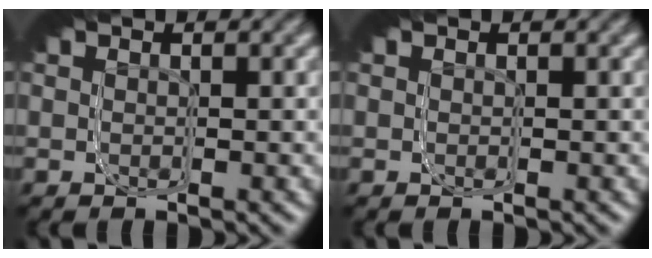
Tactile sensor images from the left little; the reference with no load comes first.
{"total": 0.0}